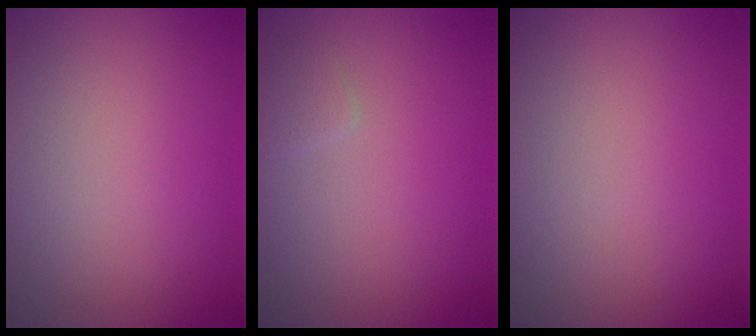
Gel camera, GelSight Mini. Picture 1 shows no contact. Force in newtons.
{"total": 0.9, "press": 0.9, "slide": 0.1}
{"total": 0.0}